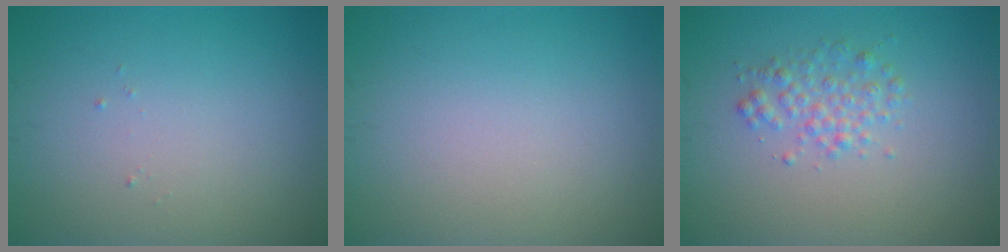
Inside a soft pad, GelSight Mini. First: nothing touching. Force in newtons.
{"total": 0.0}
{"total": 2.0, "press": 2.0, "slide": 0.0}